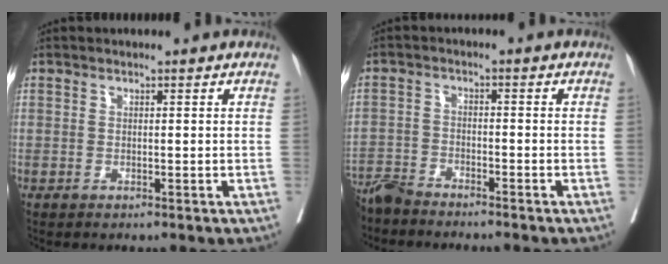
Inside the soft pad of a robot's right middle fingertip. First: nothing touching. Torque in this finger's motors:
{"motor_torque": [1.01, -1.13, 0.38, 0.12]}